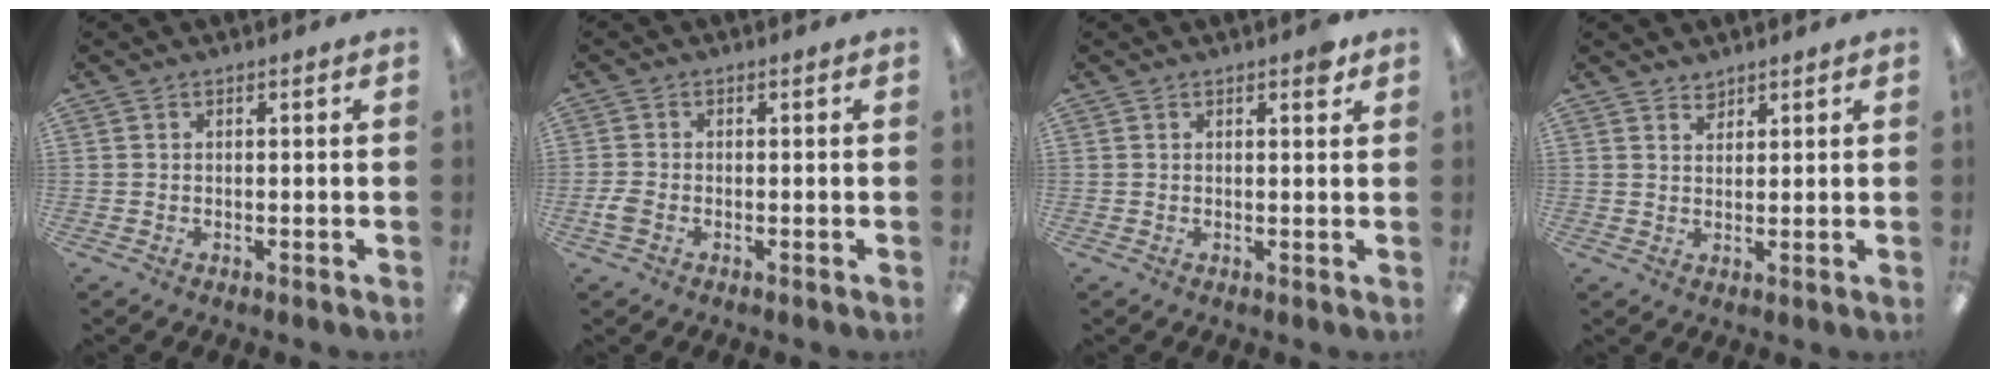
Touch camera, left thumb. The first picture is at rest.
{"total": 2.7, "force": [-0.9, 1.7, 1.8], "torque": [-0.035, 0.003, -0.016]}
{"total": 2.1, "force": [1.4, 0.8, 1.4], "torque": [-0.016, -0.003, 0.020]}
{"total": 2.1, "force": [2.0, 0.8, 0.1], "torque": [0.004, -0.009, 0.037]}